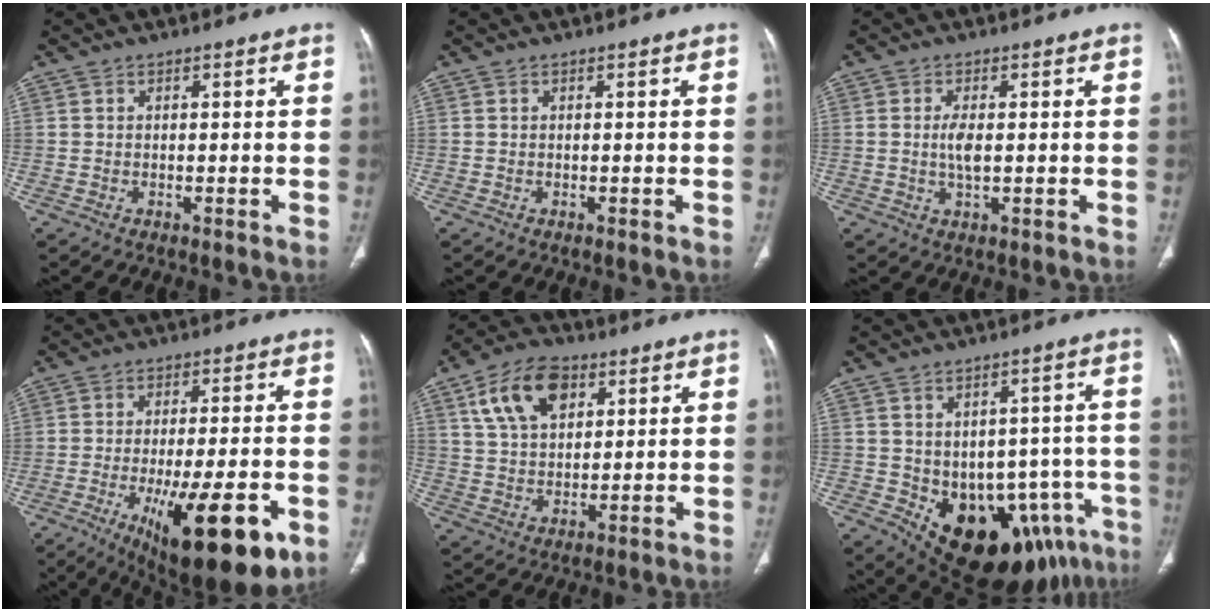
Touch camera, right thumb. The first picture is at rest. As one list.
[{"total": 0.0}, {"total": 3.3, "force": [0.1, 1.2, 3.0], "torque": [-0.065, -0.005, 0.004]}, {"total": 19.7, "force": [-7.8, 6.1, 17.0], "torque": [-0.223, -0.002, -0.100]}, {"total": 12.5, "force": [5.6, 7.6, 8.1], "torque": [-0.127, -0.009, 0.104]}, {"total": 18.8, "force": [-7.8, 11.5, 12.6], "torque": [-0.118, 0.027, -0.085]}]